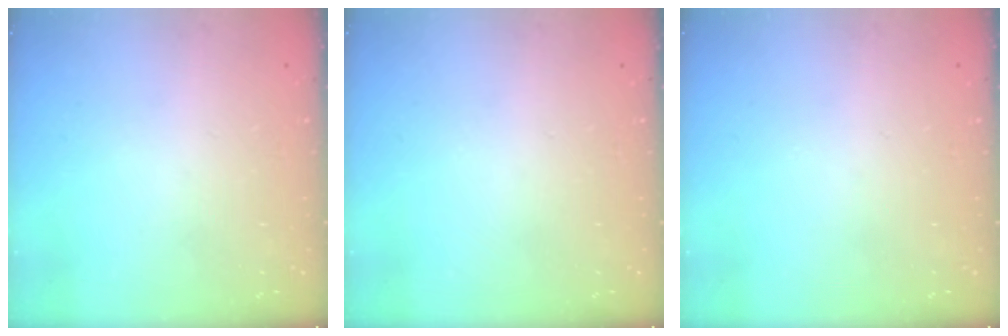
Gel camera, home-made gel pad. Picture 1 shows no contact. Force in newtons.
{"total": 0.0}
{"total": 0.0}